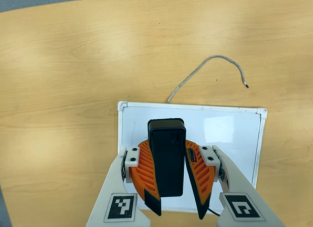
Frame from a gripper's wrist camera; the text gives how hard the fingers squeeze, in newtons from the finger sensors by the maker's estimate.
{"total": 13.1, "left": 11.7, "right": 14.5}